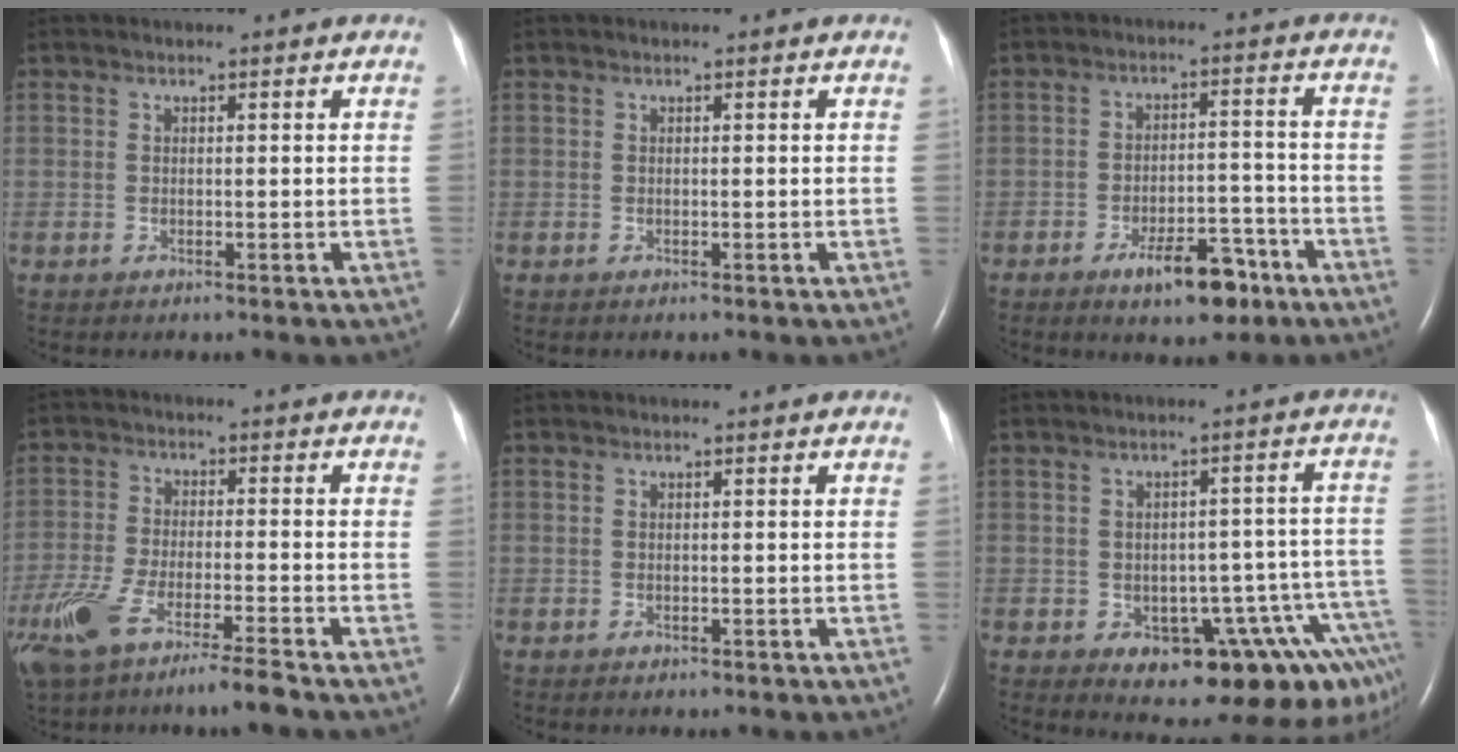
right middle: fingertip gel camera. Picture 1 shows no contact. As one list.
[{"total": 0.0}, {"total": 7.9, "force": [-5.0, 3.0, 5.3], "torque": [-0.083, 0.006, -0.074]}, {"total": 11.1, "force": [-7.7, 1.0, 7.9], "torque": [-0.158, -0.021, -0.139]}, {"total": 0.0}, {"total": 14.2, "force": [-7.7, 5.3, 10.7], "torque": [-0.061, 0.037, -0.087]}]